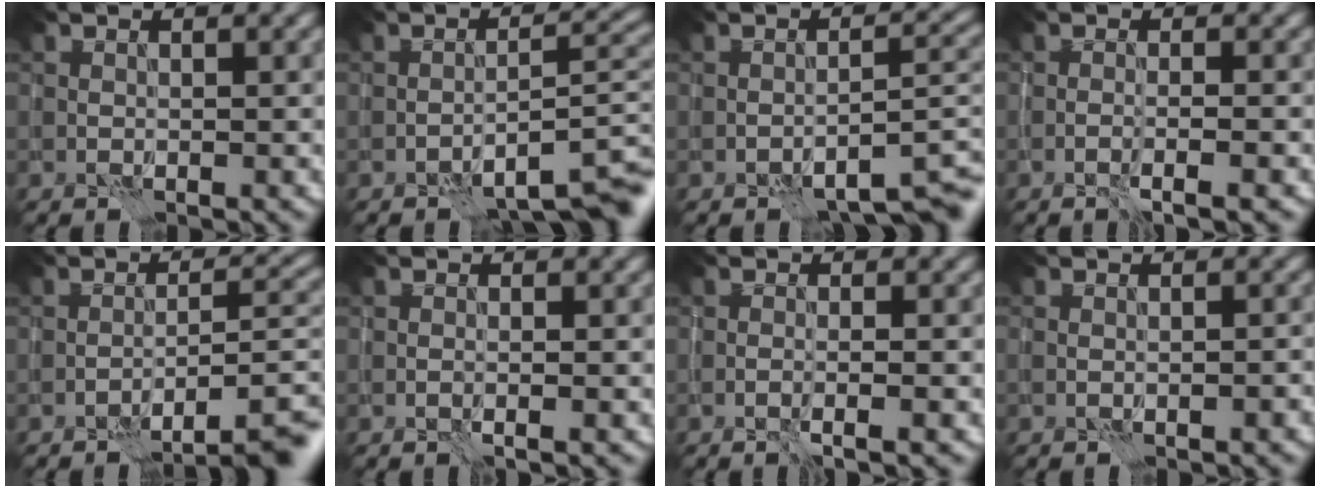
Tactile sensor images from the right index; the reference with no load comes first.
{"total": 7.2, "force": [-4.8, 1.6, 5.2], "torque": [-0.061, 0.010, -0.067]}
{"total": 5.5, "force": [-3.6, 1.3, 4.0], "torque": [-0.053, 0.007, -0.051]}
{"total": 2.2, "force": [-1.1, 0.3, 1.8], "torque": [-0.022, 0.007, -0.028]}
{"total": 7.2, "force": [-5.1, 1.4, 4.8], "torque": [-0.053, 0.015, -0.074]}
{"total": 0.9, "force": [-0.4, 0.0, 0.8], "torque": [-0.013, 0.001, -0.010]}
{"total": 1.9, "force": [-0.9, 0.3, 1.6], "torque": [-0.018, 0.007, -0.021]}
{"total": 1.0, "force": [-0.6, 0.1, 0.8], "torque": [-0.011, 0.003, -0.010]}